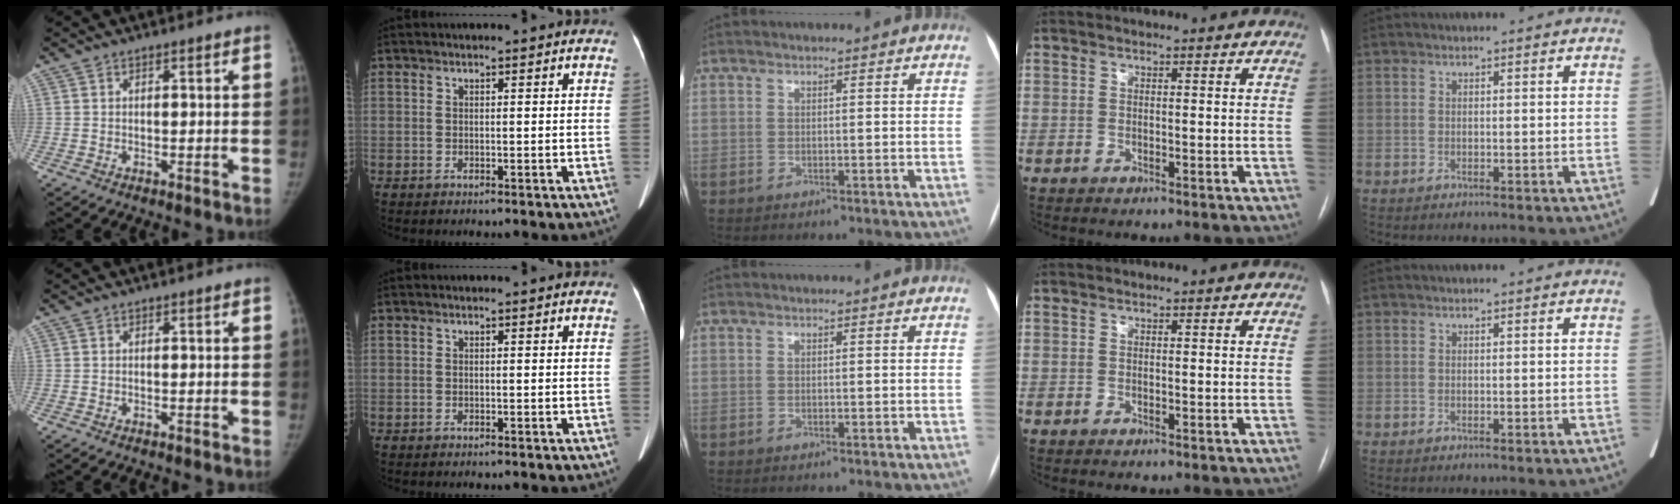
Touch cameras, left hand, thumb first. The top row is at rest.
{}